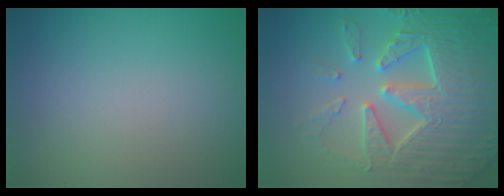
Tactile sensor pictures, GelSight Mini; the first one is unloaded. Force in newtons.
{"total": 7.7, "press": 7.5, "slide": 1.6}